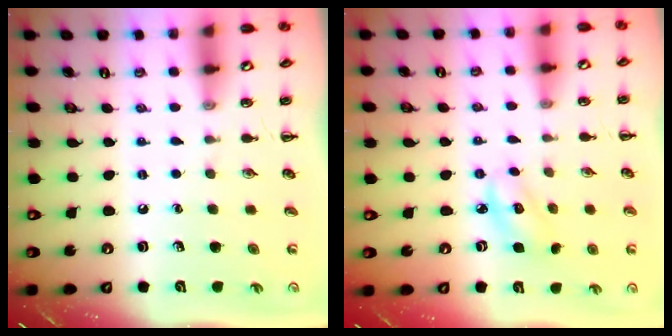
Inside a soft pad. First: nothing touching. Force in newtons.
{"total": 3.3, "press": 3.3, "slide": 0.6}